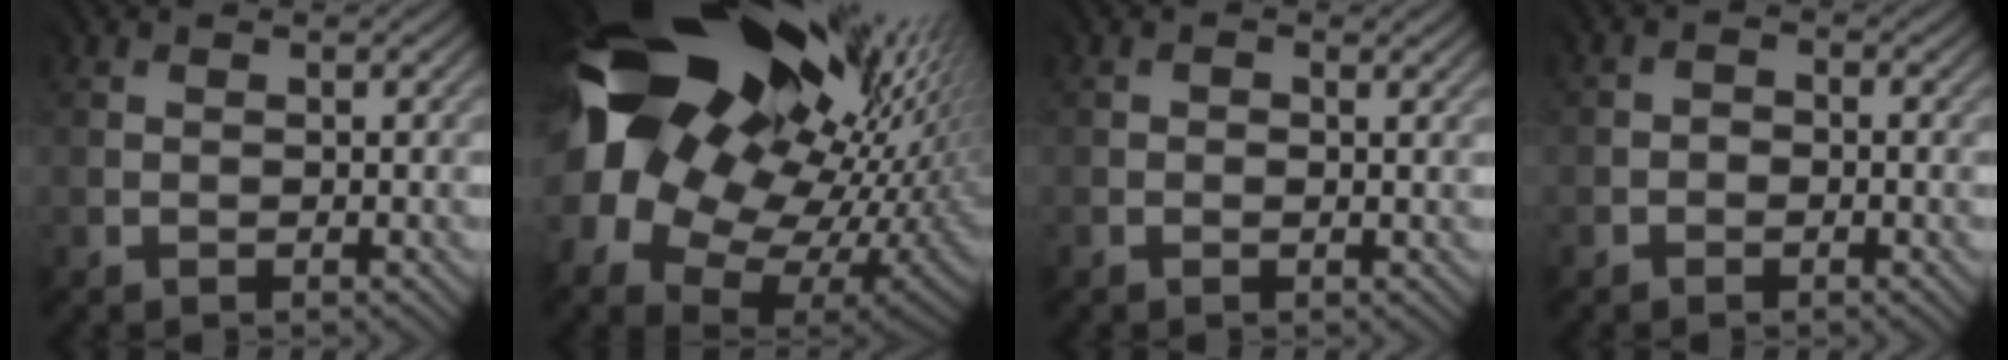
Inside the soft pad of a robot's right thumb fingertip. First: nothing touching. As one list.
[{"total": 22.0, "force": [7.7, 15.3, 13.9], "torque": [-0.335, -0.003, 0.171]}, {"total": 0.8, "force": [0.3, 0.4, 0.6], "torque": [-0.012, -0.002, 0.002]}, {"total": 1.0, "force": [-0.8, 0.6, -0.1], "torque": [0.001, 0.000, -0.020]}]